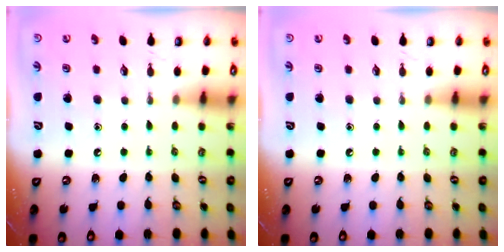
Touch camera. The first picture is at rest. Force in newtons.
{"total": 0.0}